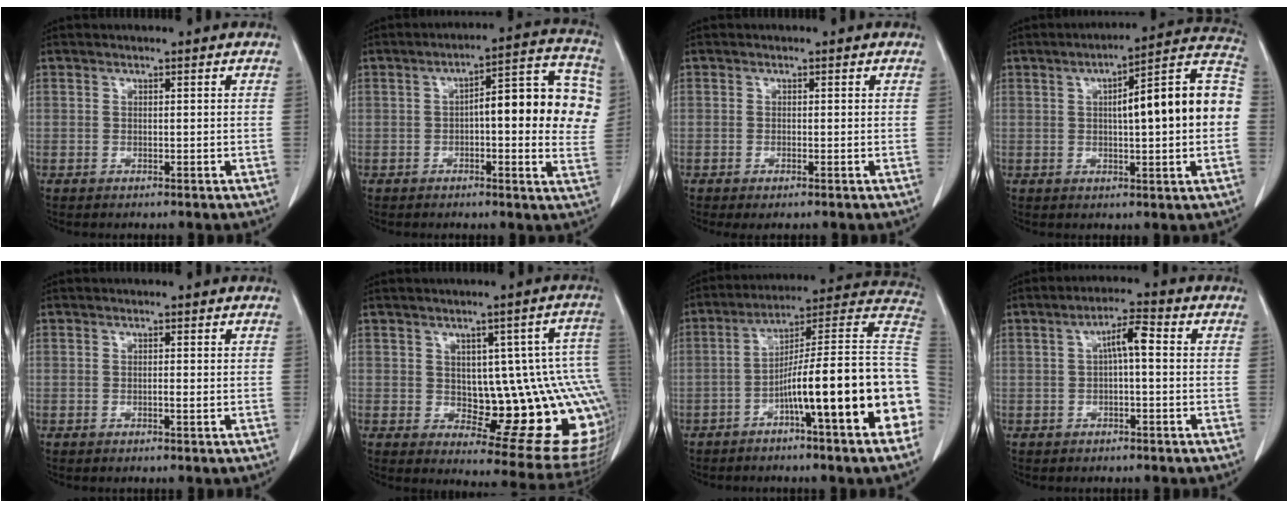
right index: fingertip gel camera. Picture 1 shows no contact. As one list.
[{"total": 14.4, "force": [0.9, 3.7, 13.9], "torque": [-0.171, 0.038, 0.010]}, {"total": 1.1, "force": [-0.6, 0.1, 1.0], "torque": [-0.014, -0.003, -0.009]}, {"total": 16.1, "force": [1.0, 2.3, 15.9], "torque": [-0.218, 0.041, 0.012]}, {"total": 0.6, "force": [-0.1, 0.1, 0.6], "torque": [-0.010, 0.000, -0.002]}, {"total": 18.4, "force": [-1.5, 6.3, 17.2], "torque": [-0.133, 0.022, 0.003]}, {"total": 20.6, "force": [-6.0, 0.4, 19.7], "torque": [-0.214, 0.034, -0.093]}, {"total": 4.4, "force": [0.4, 0.8, 4.3], "torque": [-0.072, 0.016, 0.003]}]